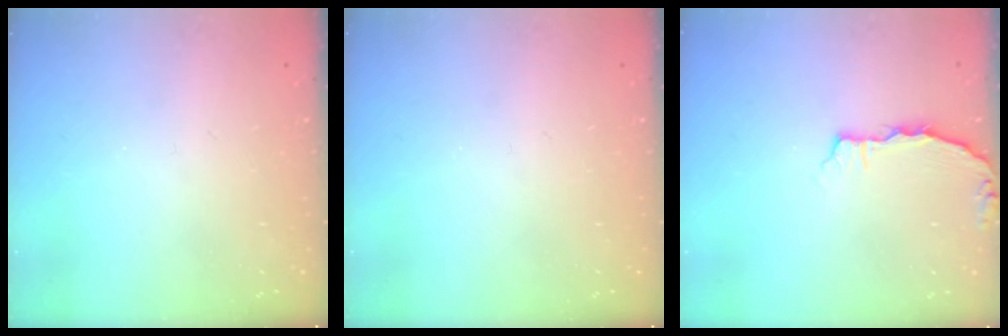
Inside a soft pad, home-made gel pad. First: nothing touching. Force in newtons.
{"total": 0.0}
{"total": 2.8, "press": 2.8, "slide": 0.4}